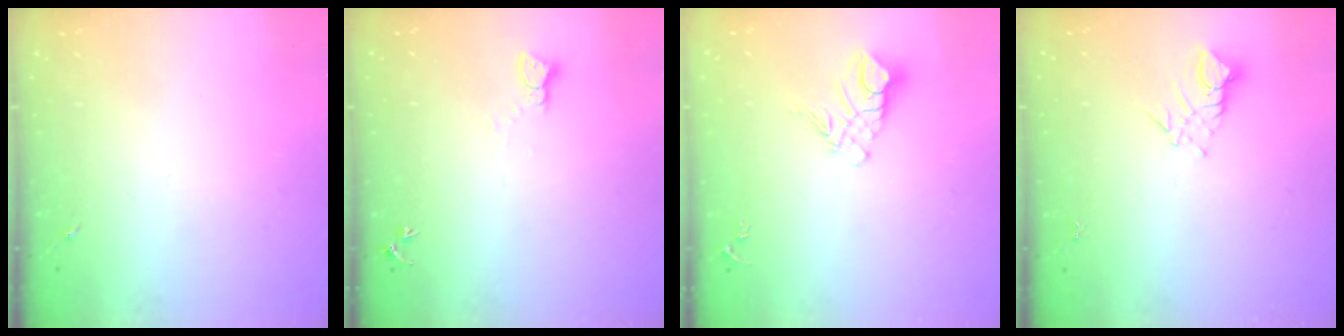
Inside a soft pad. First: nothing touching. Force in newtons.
{"total": 2.3, "press": 2.3, "slide": 0.2}
{"total": 10.6, "press": 10.5, "slide": 0.7}
{"total": 3.8, "press": 3.8, "slide": 0.2}